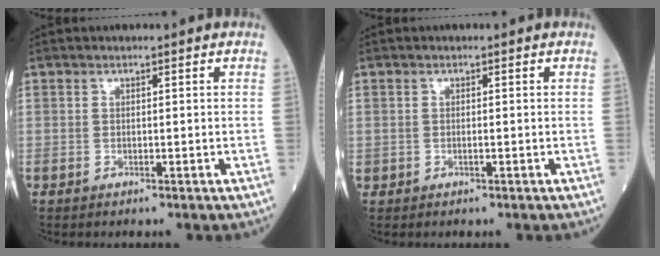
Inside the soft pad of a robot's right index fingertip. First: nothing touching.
{"total": 0.0}